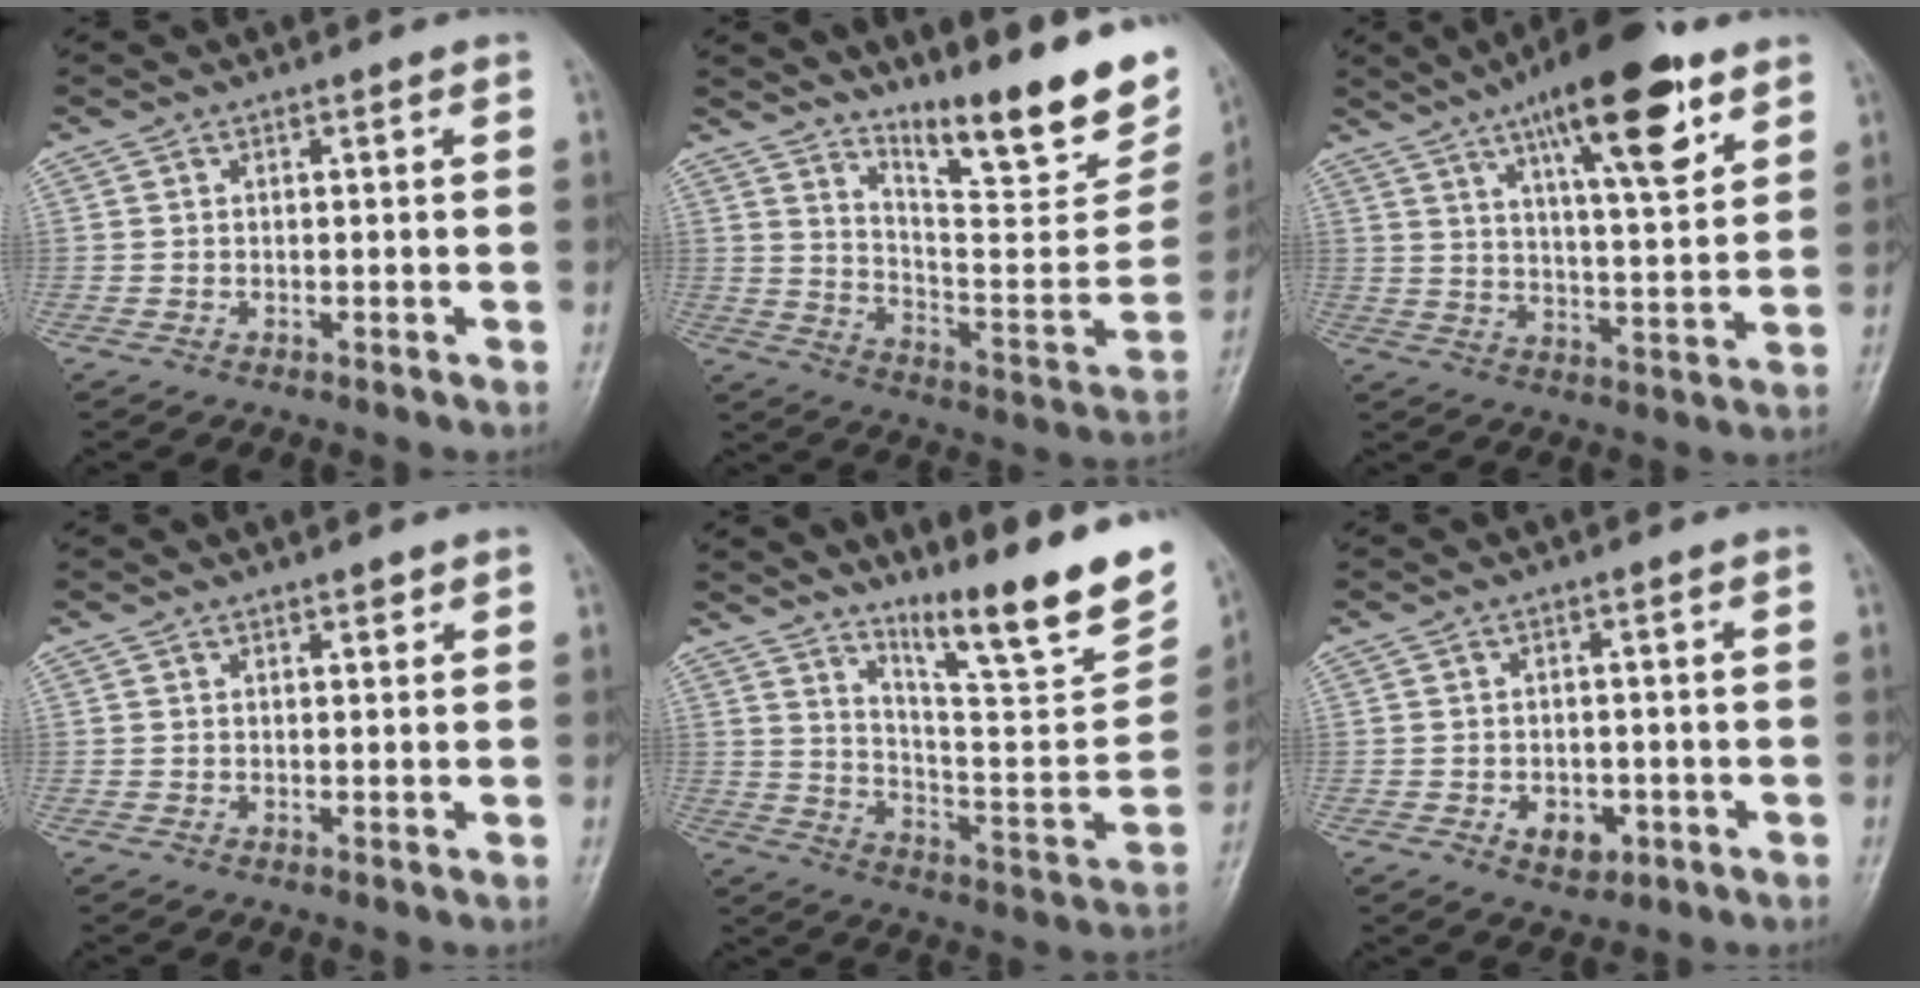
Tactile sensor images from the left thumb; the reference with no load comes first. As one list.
[{"total": 23.0, "force": [16.0, 5.3, 15.7], "torque": [-0.199, -0.097, 0.250]}, {"total": 17.9, "force": [10.0, 4.8, 14.0], "torque": [-0.192, -0.040, 0.156]}, {"total": 1.2, "force": [0.9, 0.5, 0.7], "torque": [-0.006, -0.005, 0.013]}, {"total": 21.0, "force": [15.2, 2.6, 14.3], "torque": [-0.183, -0.095, 0.246]}, {"total": 4.4, "force": [-1.5, 3.2, 2.6], "torque": [-0.024, 0.005, -0.012]}]